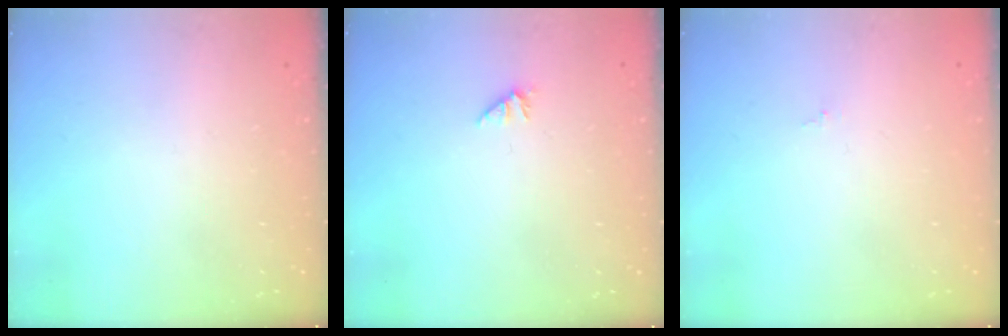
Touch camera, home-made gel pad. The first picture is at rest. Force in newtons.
{"total": 0.0}
{"total": 0.0}